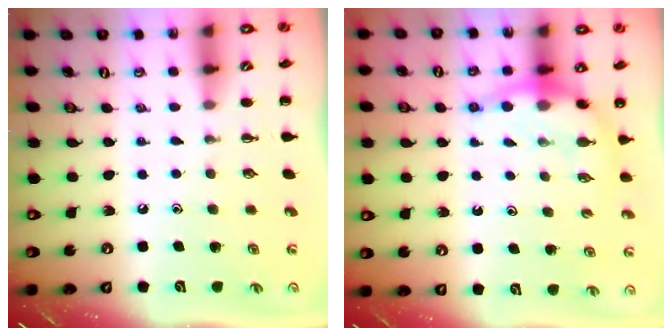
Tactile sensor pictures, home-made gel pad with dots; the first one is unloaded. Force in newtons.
{"total": 7.1, "press": 7.1, "slide": 0.7}